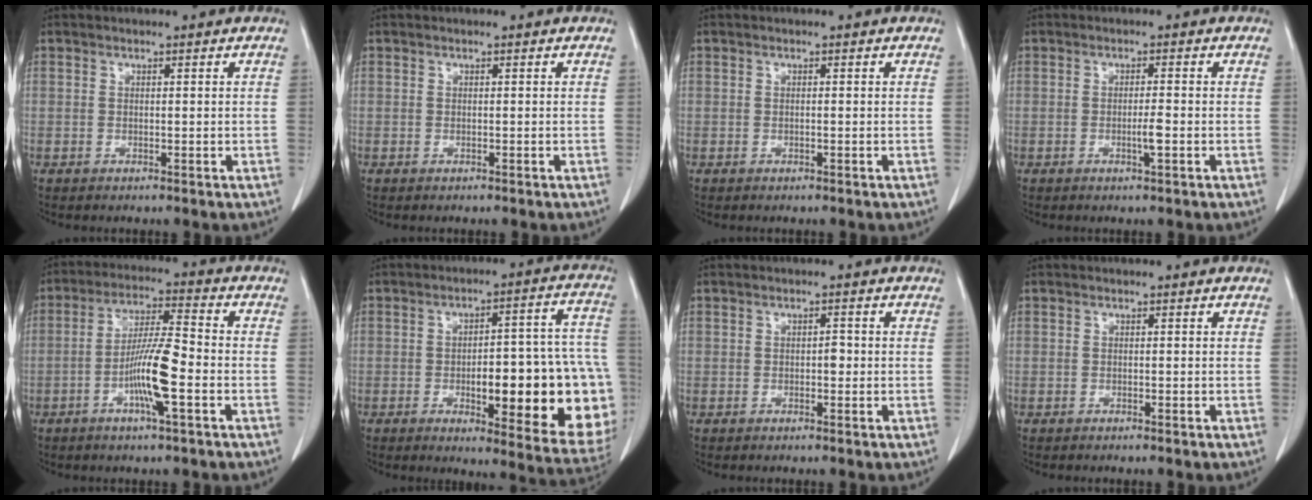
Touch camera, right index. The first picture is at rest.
{"total": 0.0}
{"total": 0.0}
{"total": 2.1, "force": [-0.7, 0.0, 2.0], "torque": [-0.037, -0.002, -0.011]}
{"total": 9.4, "force": [-3.1, 0.5, 8.9], "torque": [-0.171, 0.001, -0.060]}
{"total": 22.5, "force": [-4.7, 5.3, 21.3], "torque": [-0.192, 0.028, -0.039]}
{"total": 1.2, "force": [-0.2, 0.6, 1.0], "torque": [-0.012, 0.004, -0.004]}
{"total": 0.0}